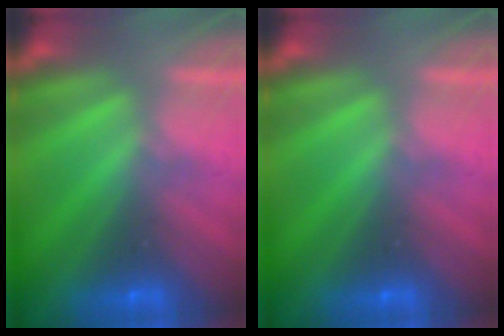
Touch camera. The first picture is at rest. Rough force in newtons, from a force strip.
{"total": 0.0}